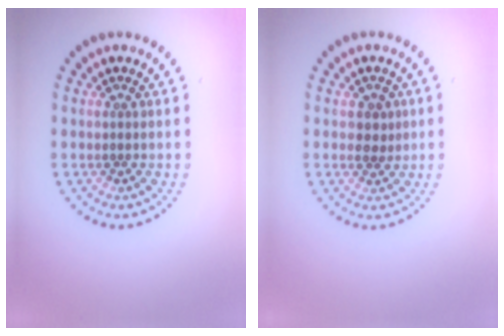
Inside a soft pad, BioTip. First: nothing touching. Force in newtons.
{"total": 1.1, "press": 0.9, "slide": 0.5}